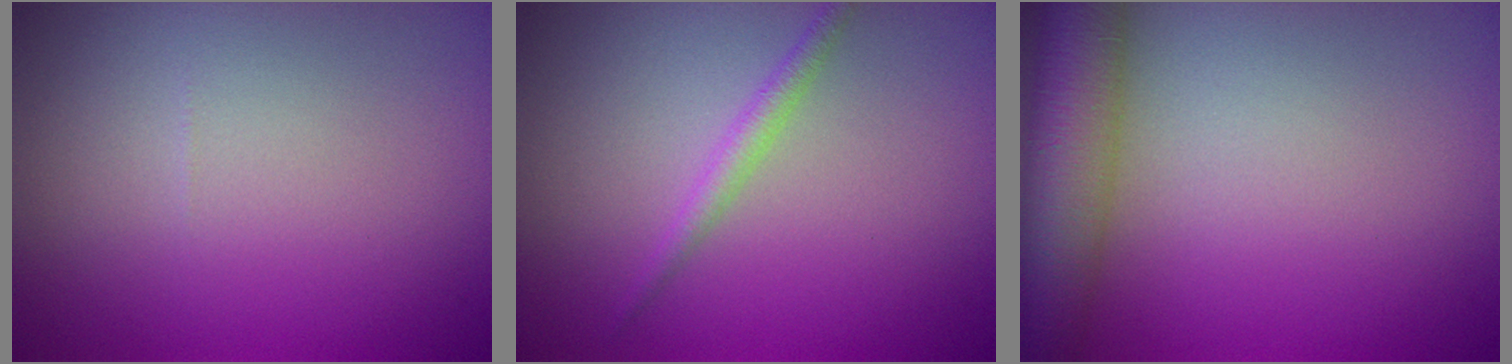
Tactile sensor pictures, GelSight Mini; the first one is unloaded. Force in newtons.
{"total": 1.5, "press": 1.5, "slide": 0.0}
{"total": 7.5, "press": 7.5, "slide": 0.4}